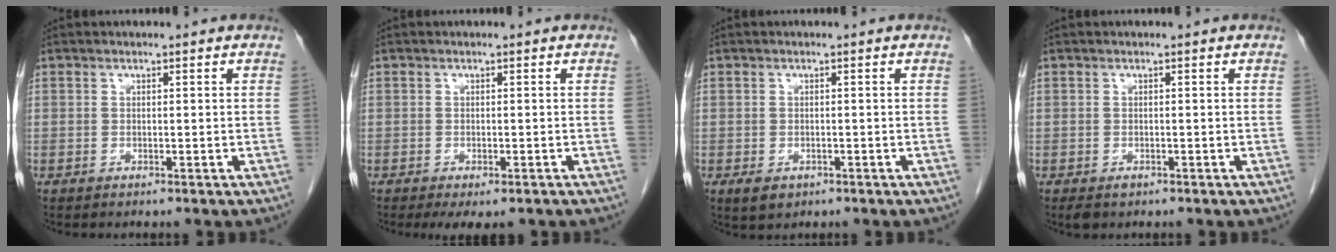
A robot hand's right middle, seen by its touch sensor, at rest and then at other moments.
{"total": 4.1, "force": [-2.9, 1.4, 2.4], "torque": [-0.033, -0.009, -0.039]}
{"total": 2.5, "force": [-1.3, 1.5, 1.4], "torque": [-0.027, -0.003, -0.011]}
{"total": 1.7, "force": [-1.0, 1.0, 0.9], "torque": [-0.017, -0.002, -0.009]}